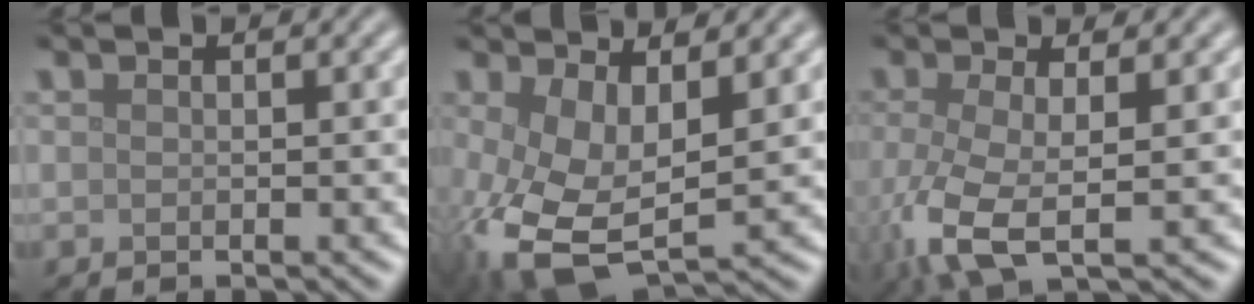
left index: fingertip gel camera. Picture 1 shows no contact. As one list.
[{"total": 8.8, "force": [-0.5, 5.0, 7.3], "torque": [-0.176, -0.030, 0.002]}, {"total": 6.0, "force": [-1.4, 2.4, 5.3], "torque": [-0.136, -0.022, -0.028]}]